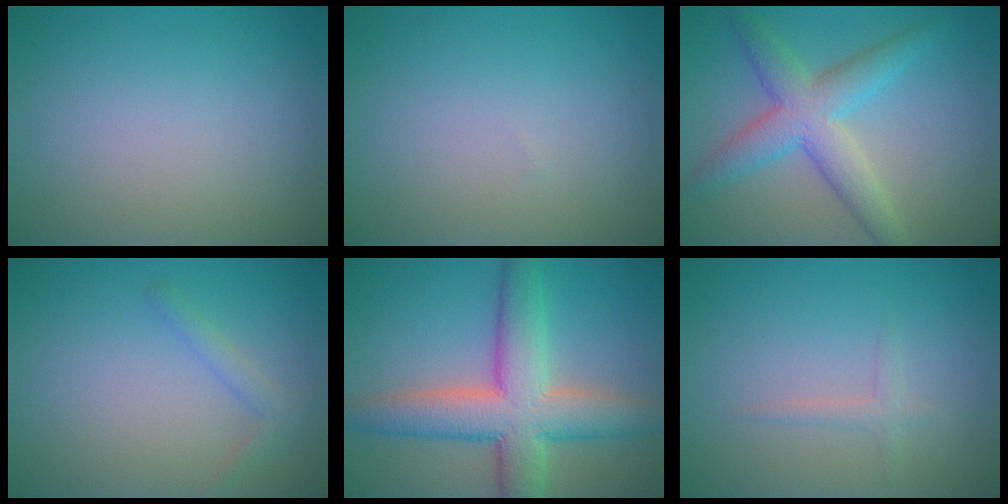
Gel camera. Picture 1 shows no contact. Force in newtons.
{"total": 0.0}
{"total": 5.6, "press": 5.6, "slide": 0.2}
{"total": 1.4, "press": 1.4, "slide": 0.1}
{"total": 8.6, "press": 8.6, "slide": 0.4}
{"total": 1.0, "press": 1.0, "slide": 0.1}